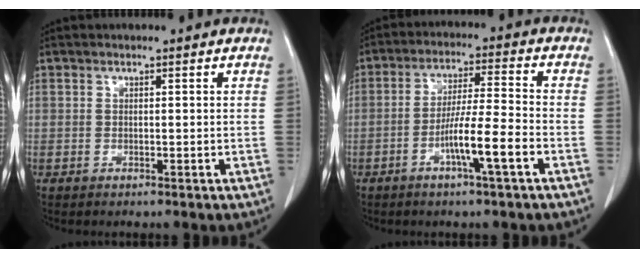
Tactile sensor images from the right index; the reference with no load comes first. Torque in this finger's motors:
{"motor_torque": [1.22, -0.83, 0.69, 0.18]}